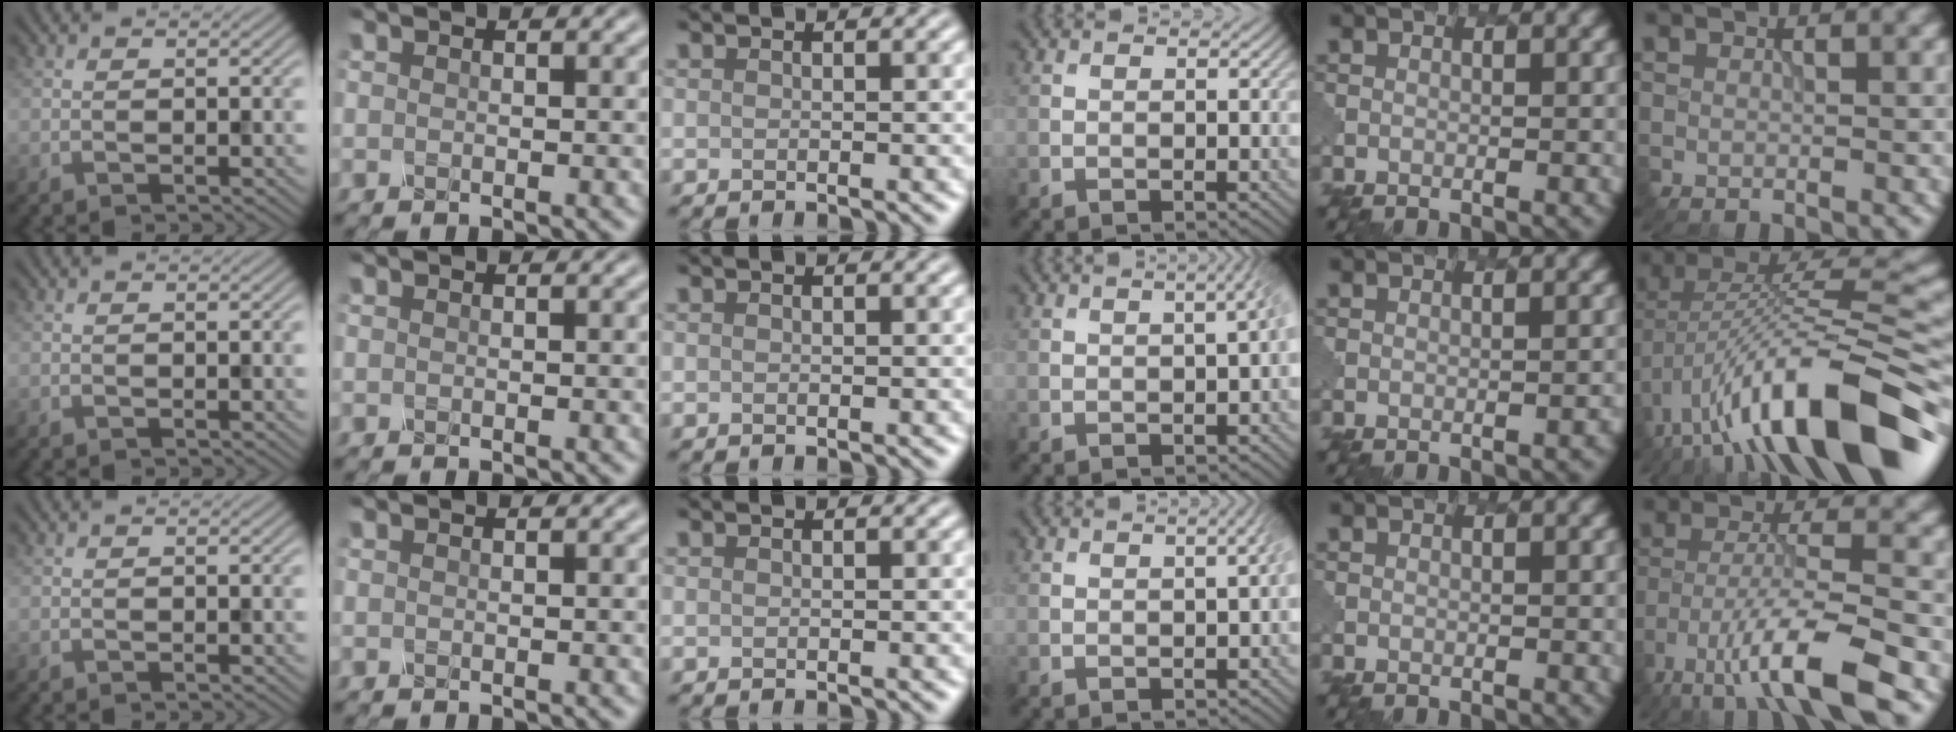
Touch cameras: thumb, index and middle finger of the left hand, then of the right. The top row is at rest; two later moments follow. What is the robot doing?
{"motion": "pour", "object": "mug"}